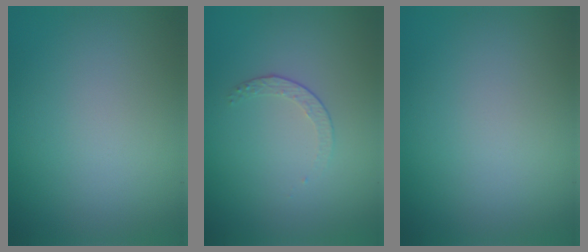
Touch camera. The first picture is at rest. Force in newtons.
{"total": 1.4, "press": 0.7, "slide": 1.2}
{"total": 0.0}